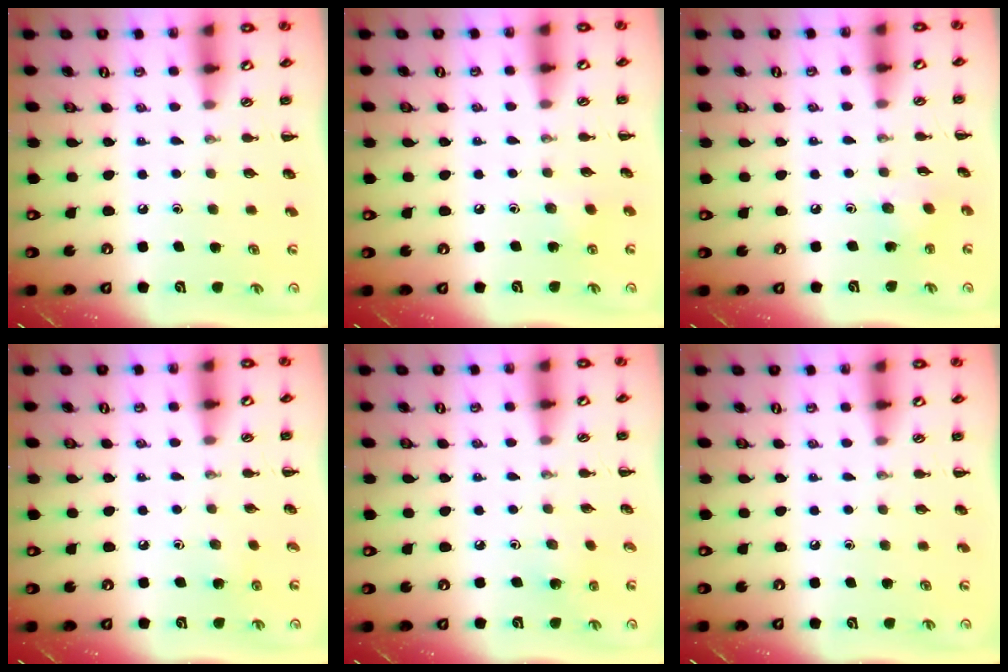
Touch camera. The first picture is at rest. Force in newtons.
{"total": 6.2, "press": 6.0, "slide": 1.5}
{"total": 3.8, "press": 3.7, "slide": 1.0}
{"total": 3.0, "press": 2.8, "slide": 1.0}
{"total": 2.6, "press": 2.4, "slide": 0.8}
{"total": 0.0}